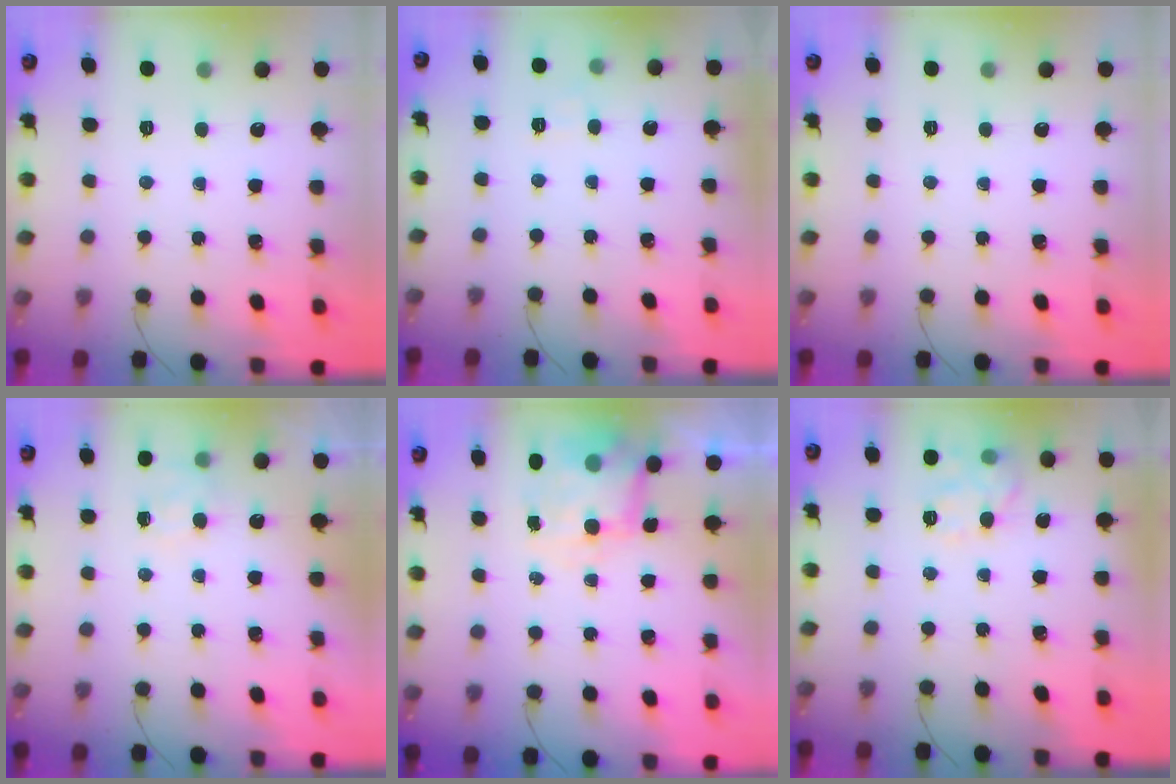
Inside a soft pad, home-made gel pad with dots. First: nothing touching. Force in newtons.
{"total": 4.1, "press": 4.0, "slide": 1.0}
{"total": 0.0}
{"total": 5.2, "press": 5.0, "slide": 1.4}
{"total": 8.1, "press": 8.0, "slide": 1.7}
{"total": 7.9, "press": 7.9, "slide": 0.5}